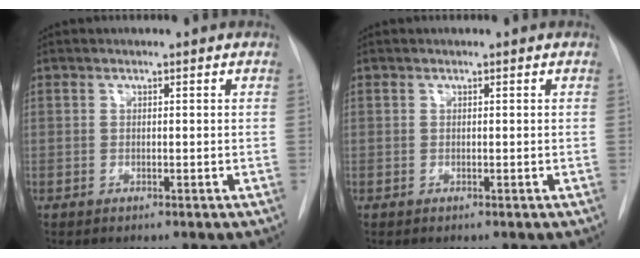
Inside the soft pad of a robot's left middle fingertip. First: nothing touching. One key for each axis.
{"total": 0.0}